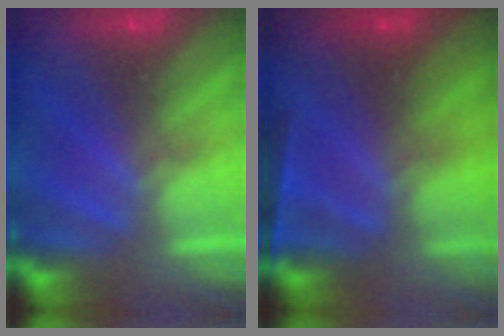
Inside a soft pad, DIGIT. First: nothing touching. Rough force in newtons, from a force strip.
{"total": 4.6}